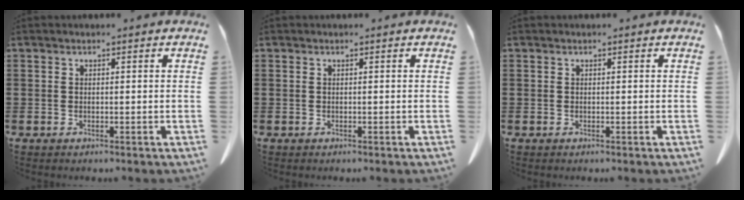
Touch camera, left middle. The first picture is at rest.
{"total": 0.0}
{"total": 0.0}